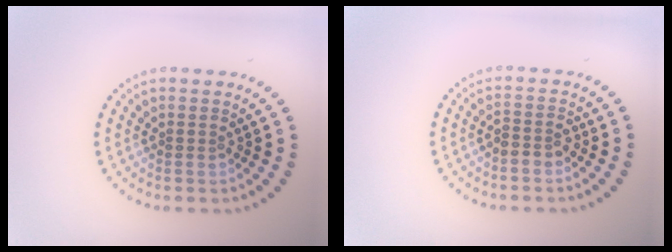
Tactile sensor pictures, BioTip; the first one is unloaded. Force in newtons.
{"total": 1.5, "press": 1.3, "slide": 0.7}